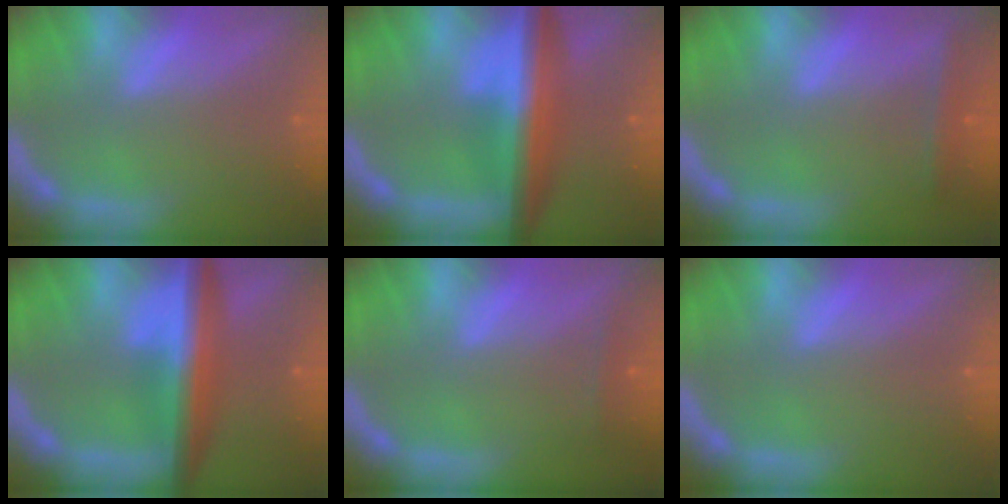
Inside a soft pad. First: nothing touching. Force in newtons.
{"total": 8.0}
{"total": 1.9}
{"total": 7.1}
{"total": 0.9}
{"total": 0.0}